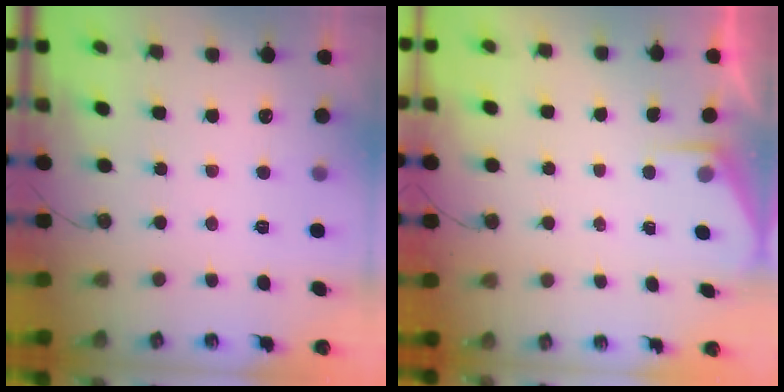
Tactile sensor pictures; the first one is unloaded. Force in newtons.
{"total": 1.5, "press": 1.4, "slide": 0.2}